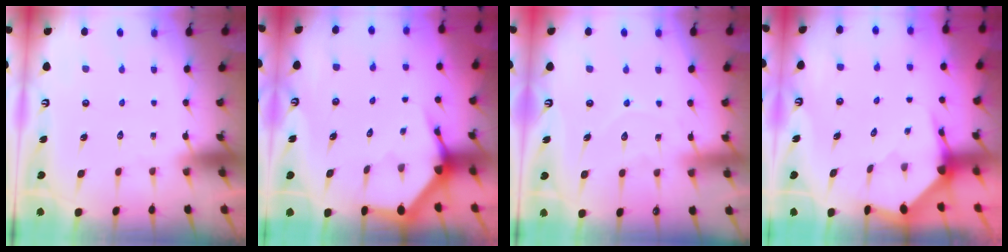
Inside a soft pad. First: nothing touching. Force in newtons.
{"total": 3.8, "press": 3.8, "slide": 0.4}
{"total": 7.0, "press": 7.0, "slide": 0.8}
{"total": 3.6, "press": 3.6, "slide": 0.4}